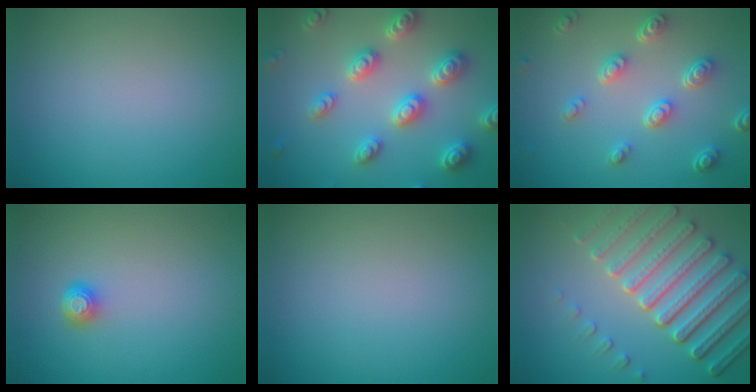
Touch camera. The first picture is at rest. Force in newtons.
{"total": 5.3, "press": 5.1, "slide": 1.2}
{"total": 4.6, "press": 3.4, "slide": 3.0}
{"total": 1.5, "press": 1.2, "slide": 0.9}
{"total": 0.0}
{"total": 7.9, "press": 5.7, "slide": 5.4}